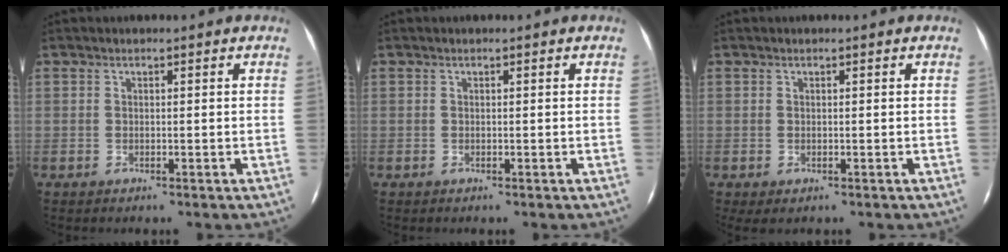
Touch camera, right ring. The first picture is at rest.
{"total": 0.0}
{"total": 0.9, "force": [-0.2, 0.6, 0.7], "torque": [-0.016, -0.003, 0.003]}